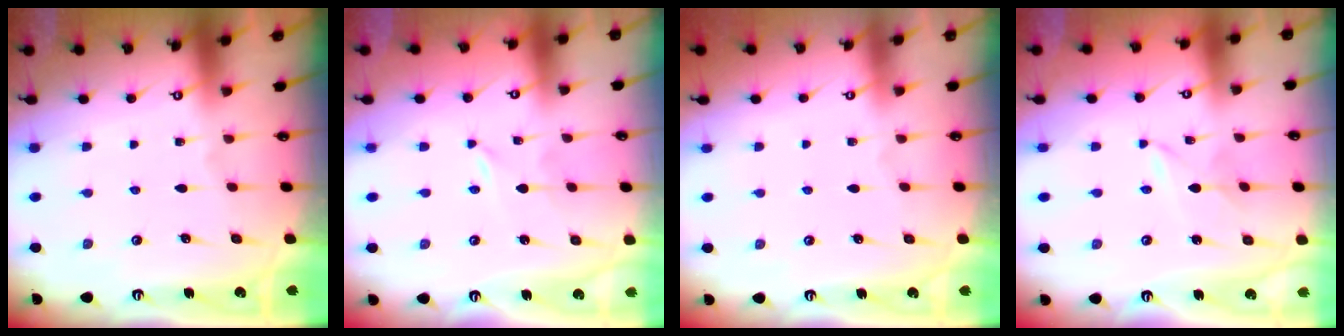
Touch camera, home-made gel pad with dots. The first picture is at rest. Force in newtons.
{"total": 0.0}
{"total": 0.0}
{"total": 1.5, "press": 1.5, "slide": 0.3}